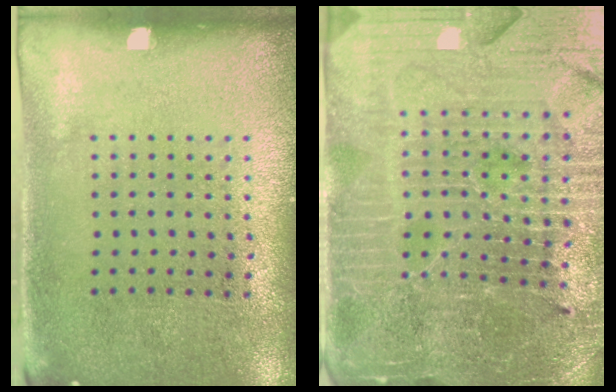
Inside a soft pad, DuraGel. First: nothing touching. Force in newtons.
{"total": 5.2, "press": 4.8, "slide": 1.8}